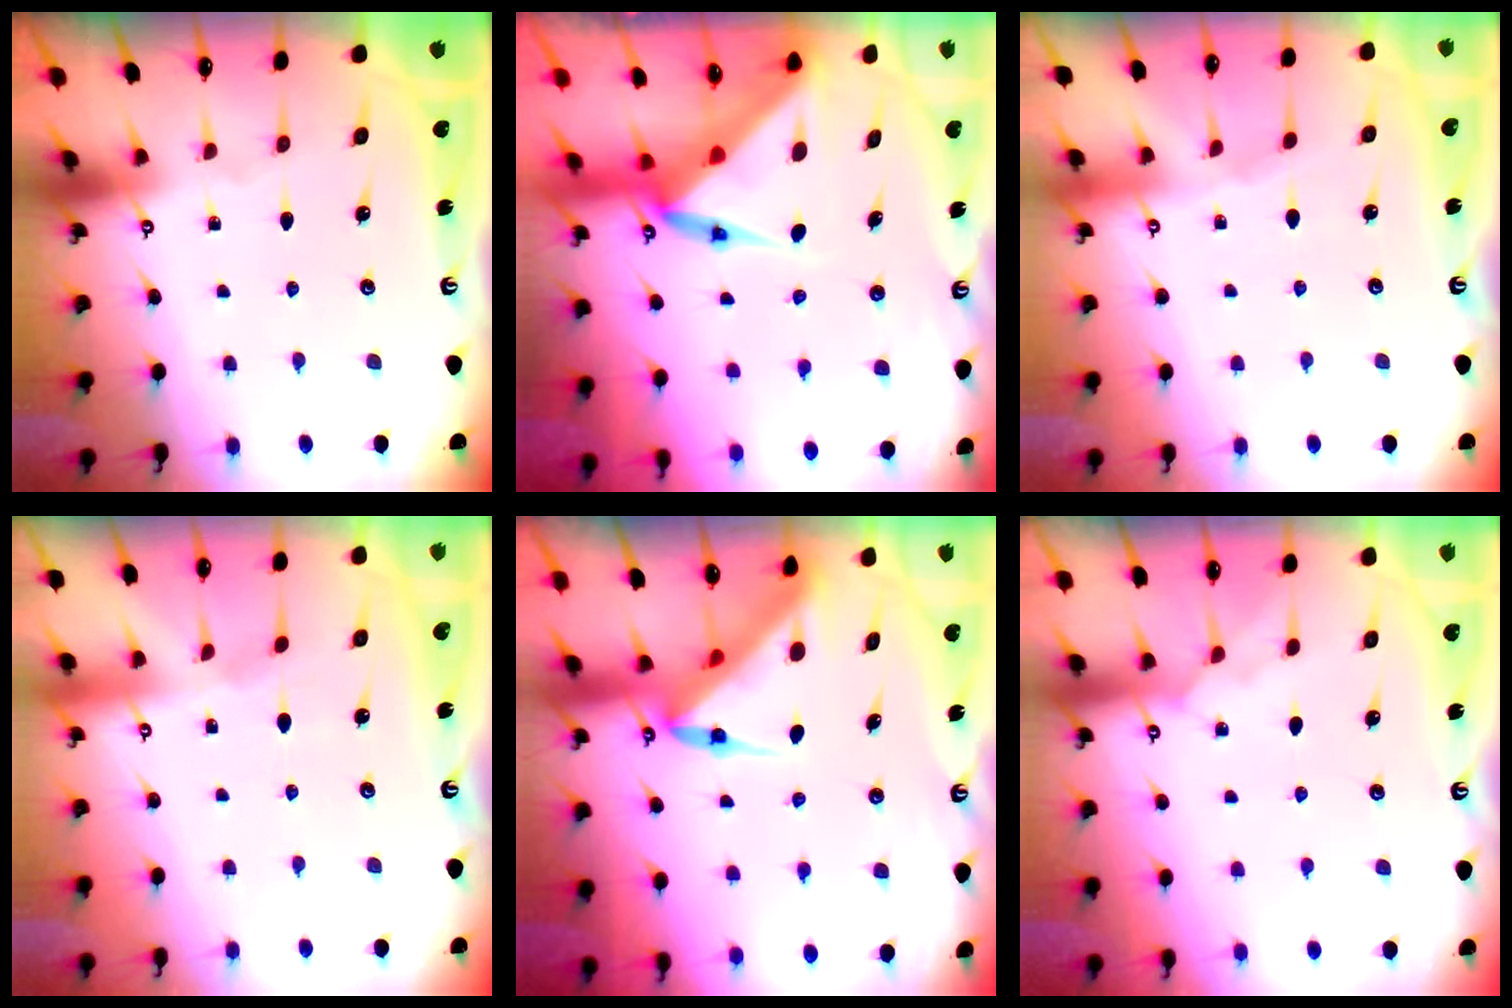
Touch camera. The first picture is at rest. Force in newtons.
{"total": 7.4, "press": 7.3, "slide": 1.3}
{"total": 2.4, "press": 2.4, "slide": 0.4}
{"total": 2.8, "press": 2.8, "slide": 0.4}
{"total": 5.9, "press": 5.8, "slide": 0.5}
{"total": 5.7, "press": 5.6, "slide": 0.8}